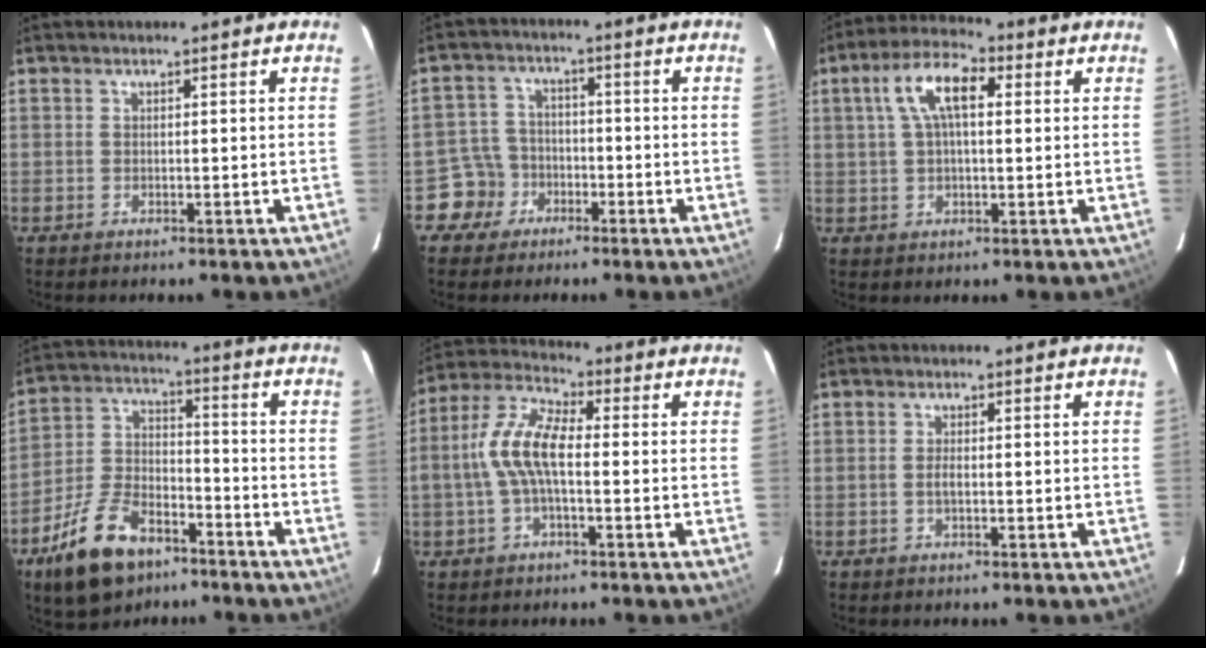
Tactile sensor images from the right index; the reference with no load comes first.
{"total": 6.0, "force": [-3.3, 5.0, -0.2], "torque": [-0.009, 0.024, -0.063]}
{"total": 9.2, "force": [2.4, 4.0, 8.0], "torque": [-0.150, 0.025, 0.040]}
{"total": 15.5, "force": [-9.8, 8.2, 8.7], "torque": [-0.187, 0.007, -0.170]}
{"total": 10.2, "force": [-1.0, 4.2, 9.2], "torque": [-0.199, 0.019, -0.025]}
{"total": 1.5, "force": [-0.4, 0.4, 1.4], "torque": [-0.028, 0.001, -0.008]}